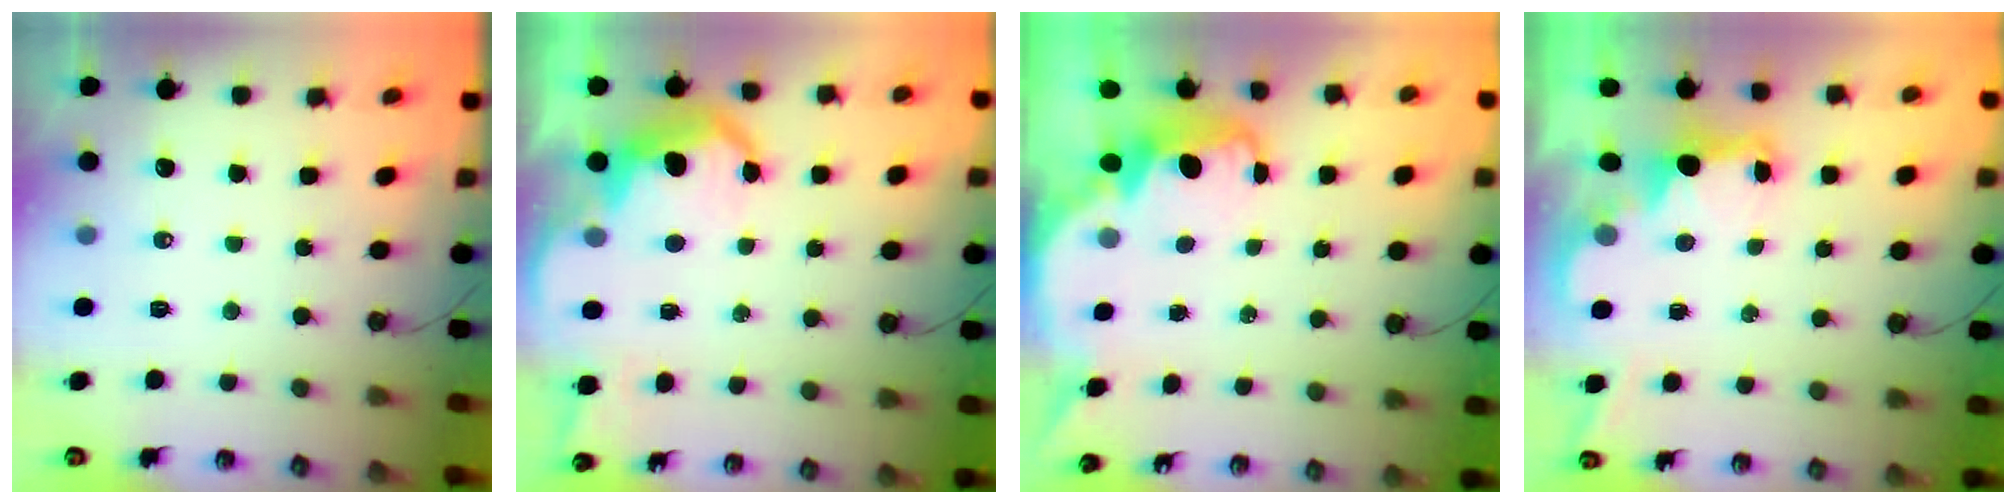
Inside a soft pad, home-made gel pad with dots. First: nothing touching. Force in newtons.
{"total": 8.6, "press": 8.5, "slide": 0.6}
{"total": 3.8, "press": 3.8, "slide": 0.4}
{"total": 2.5, "press": 2.3, "slide": 0.8}